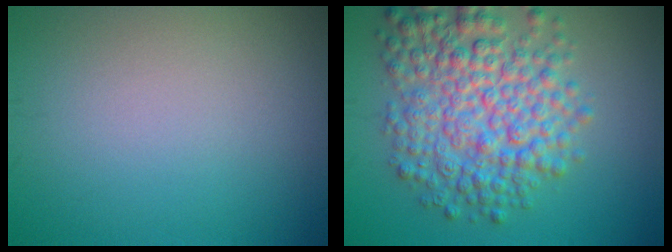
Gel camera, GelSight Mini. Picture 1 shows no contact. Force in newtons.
{"total": 7.8, "press": 7.8, "slide": 0.2}